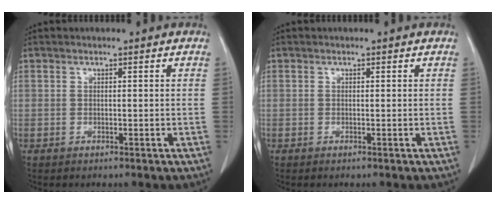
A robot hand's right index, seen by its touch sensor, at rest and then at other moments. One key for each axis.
{"total": 0.0}